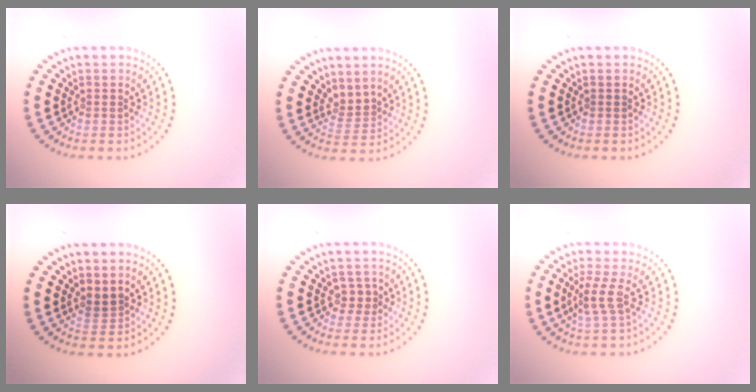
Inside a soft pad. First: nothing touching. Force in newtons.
{"total": 1.6, "press": 1.1, "slide": 1.2}
{"total": 0.0}
{"total": 1.4, "press": 1.1, "slide": 0.8}
{"total": 1.2, "press": 0.9, "slide": 0.7}
{"total": 2.2, "press": 1.5, "slide": 1.6}